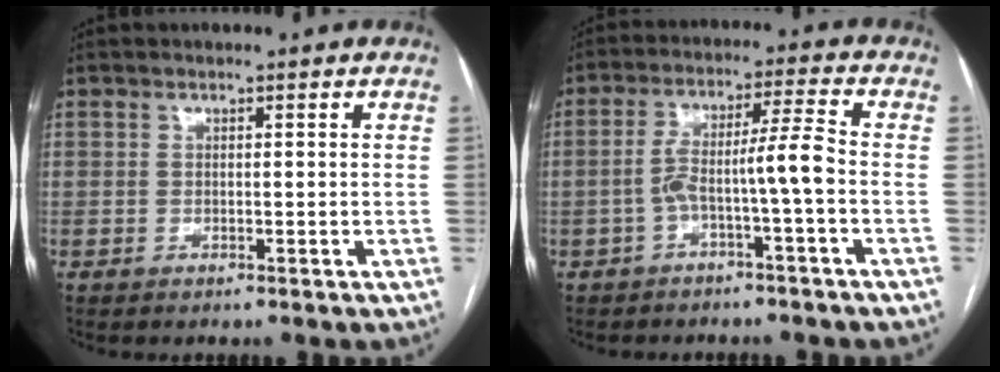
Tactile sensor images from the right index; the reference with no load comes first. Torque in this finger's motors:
{"motor_torque": [1.05, -0.17, 0.57, 0.13]}